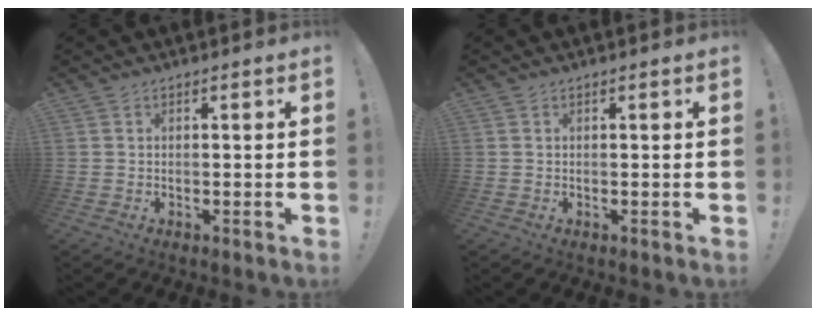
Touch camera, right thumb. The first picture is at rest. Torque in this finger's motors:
{"motor_torque": [-0.22, 0.36, 0.30, -0.22, 0.03]}